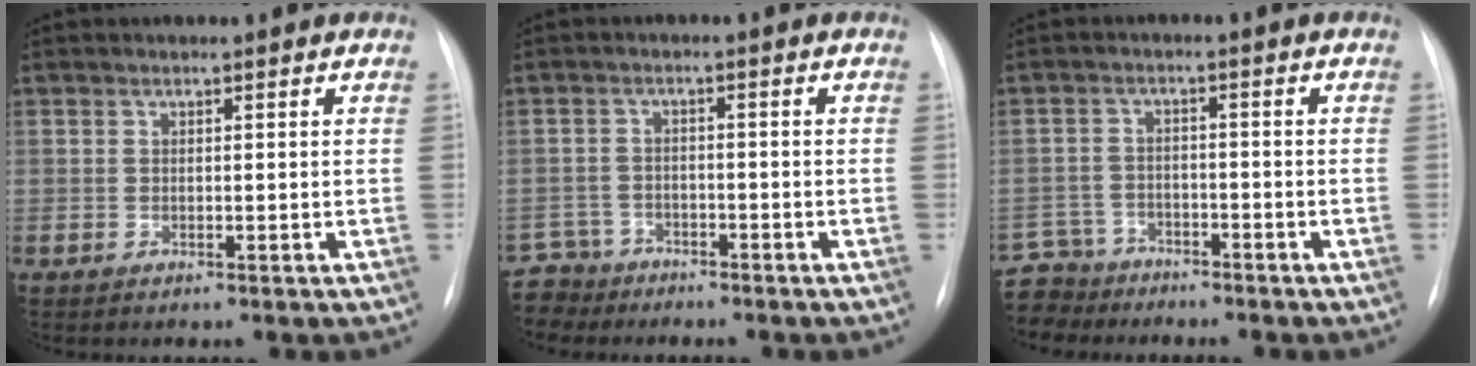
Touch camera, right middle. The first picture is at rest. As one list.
[{"total": 4.9, "force": [-4.2, 2.1, -1.2], "torque": [0.025, -0.002, -0.082]}, {"total": 6.5, "force": [-5.8, 2.7, -0.8], "torque": [0.017, 0.002, -0.109]}]